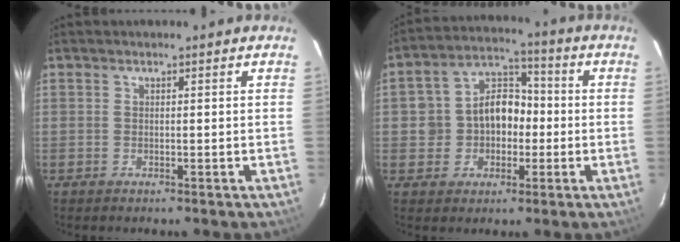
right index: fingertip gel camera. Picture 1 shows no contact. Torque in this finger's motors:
{"motor_torque": [0.26, -0.07, 0.27, 0.10]}